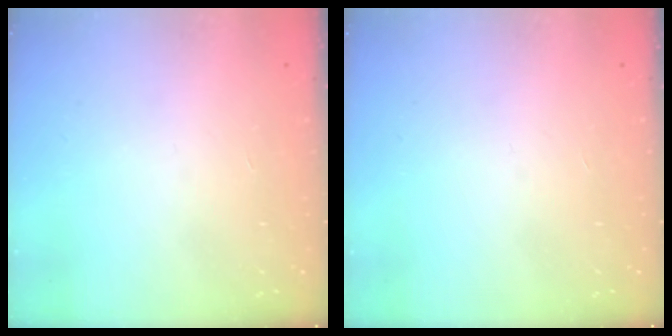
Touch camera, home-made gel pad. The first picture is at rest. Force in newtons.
{"total": 0.0}